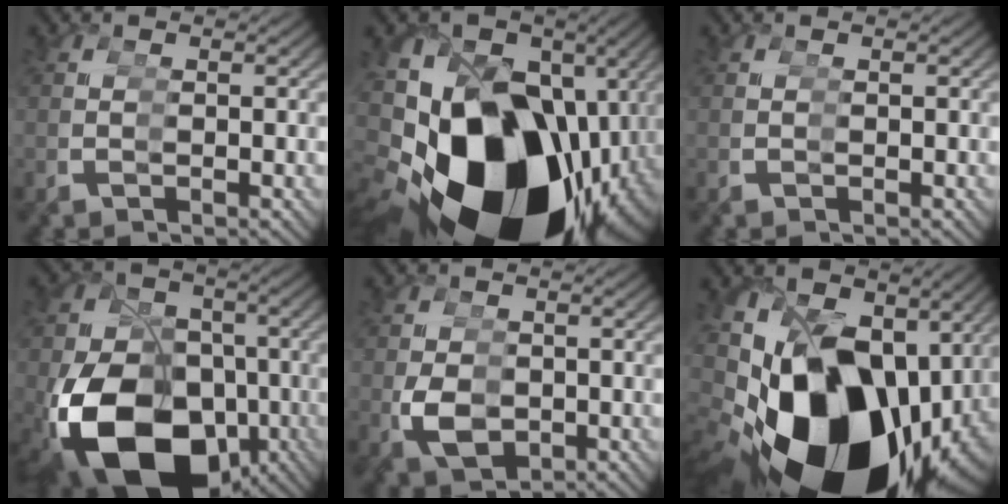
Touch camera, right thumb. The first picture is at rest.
{"total": 25.5, "force": [-3.5, 16.7, 18.9], "torque": [-0.314, -0.050, -0.031]}
{"total": 0.0}
{"total": 18.1, "force": [-5.1, 12.4, 12.1], "torque": [-0.222, -0.062, -0.052]}
{"total": 5.1, "force": [-1.0, 4.0, 3.0], "torque": [-0.077, -0.028, 0.005]}
{"total": 20.7, "force": [-2.8, 13.4, 15.6], "torque": [-0.275, -0.029, -0.022]}